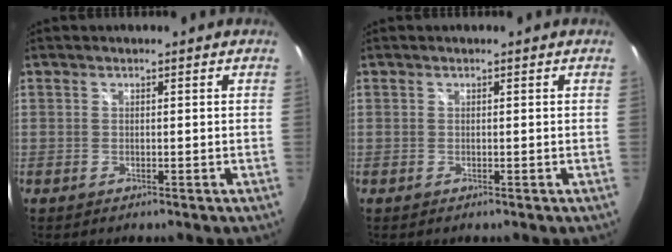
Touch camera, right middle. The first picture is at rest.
{"total": 0.0}